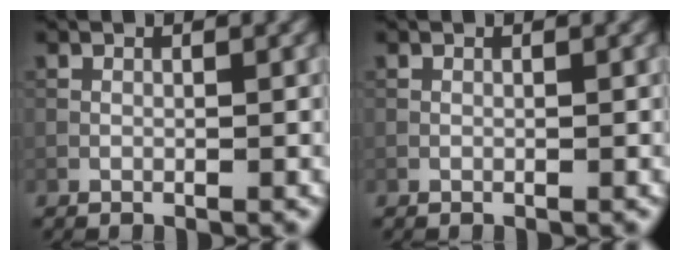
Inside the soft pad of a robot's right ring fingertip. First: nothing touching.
{"total": 0.0}